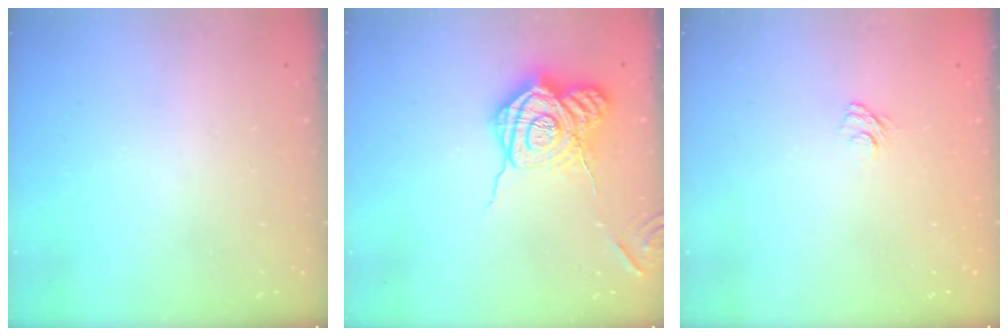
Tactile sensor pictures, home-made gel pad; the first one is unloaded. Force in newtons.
{"total": 18.0, "press": 17.9, "slide": 1.4}
{"total": 7.4, "press": 7.3, "slide": 1.2}